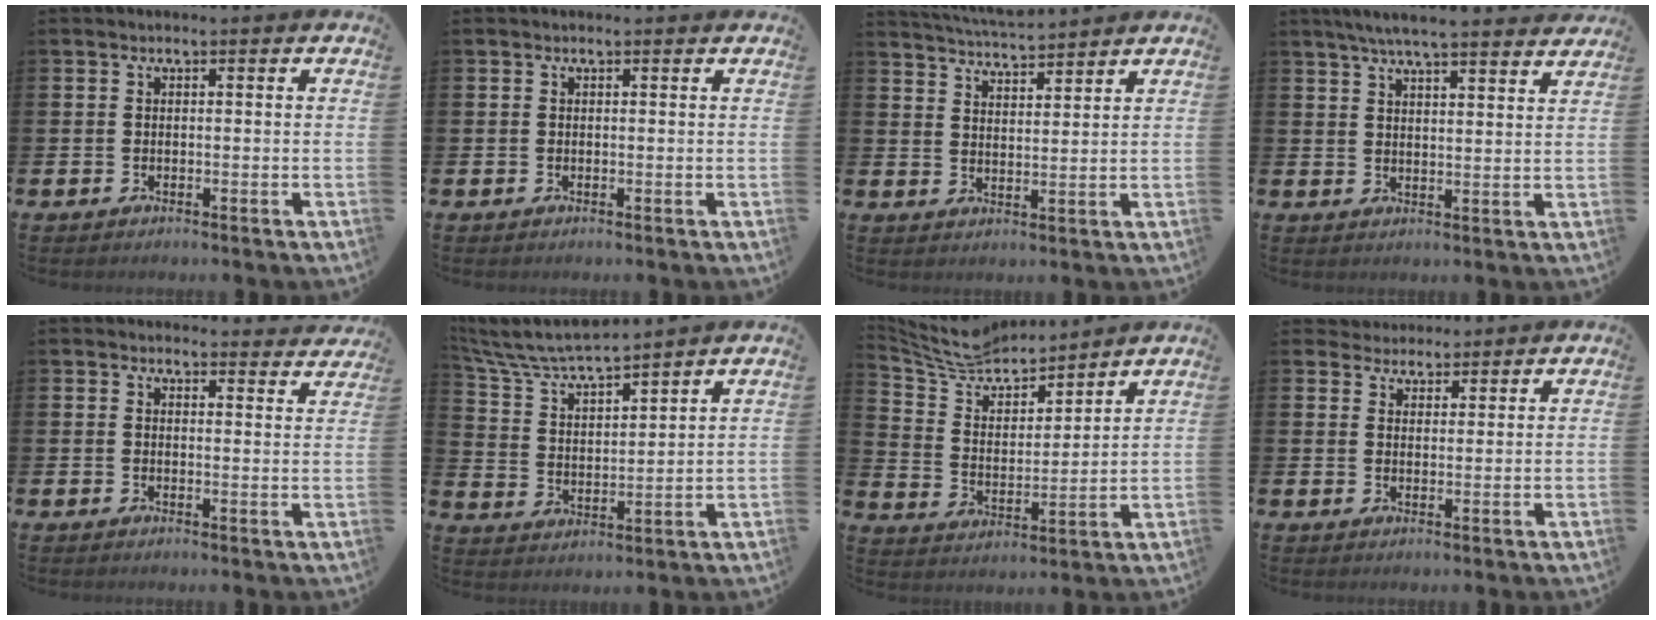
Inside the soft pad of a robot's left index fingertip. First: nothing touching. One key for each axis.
{"total": 0.0}
{"total": 5.1, "fx": 5.1, "fy": 0.0, "fz": 0.4, "tx": -0.020, "ty": -0.030, "tz": 0.091}
{"total": 5.8, "fx": 5.5, "fy": 0.0, "fz": 1.8, "tx": -0.048, "ty": -0.022, "tz": 0.098}
{"total": 2.6, "fx": 2.6, "fy": 0.5, "fz": -0.1, "tx": 0.005, "ty": -0.016, "tz": 0.044}
{"total": 6.8, "fx": 6.5, "fy": 0.5, "fz": 2.0, "tx": -0.071, "ty": -0.045, "tz": 0.112}
{"total": 7.8, "fx": 7.2, "fy": 2.3, "fz": 1.7, "tx": -0.073, "ty": -0.047, "tz": 0.130}
{"total": 3.5, "fx": 3.3, "fy": 1.2, "fz": -0.2, "tx": -0.007, "ty": -0.011, "tz": 0.060}